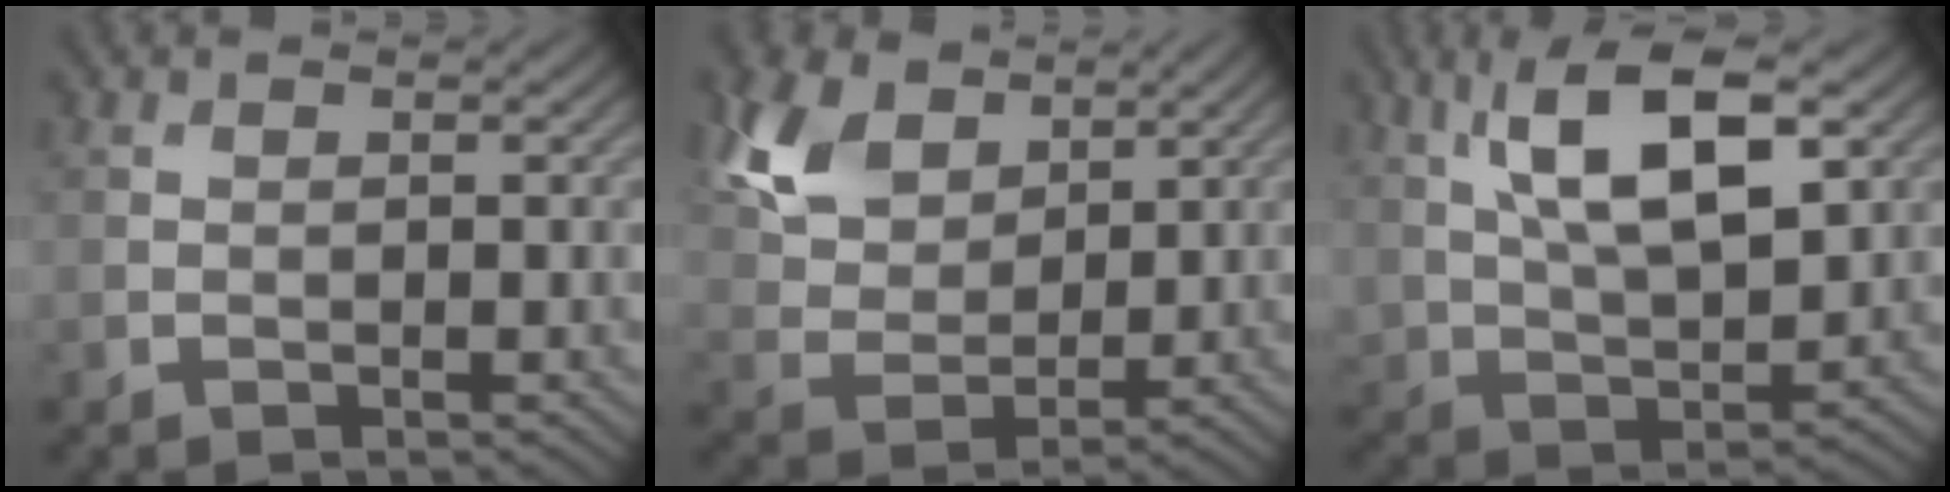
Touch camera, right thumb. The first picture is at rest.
{"total": 9.6, "force": [5.3, 6.0, 5.3], "torque": [-0.141, 0.007, 0.097]}
{"total": 12.3, "force": [5.2, 5.5, 9.8], "torque": [-0.193, 0.005, 0.098]}